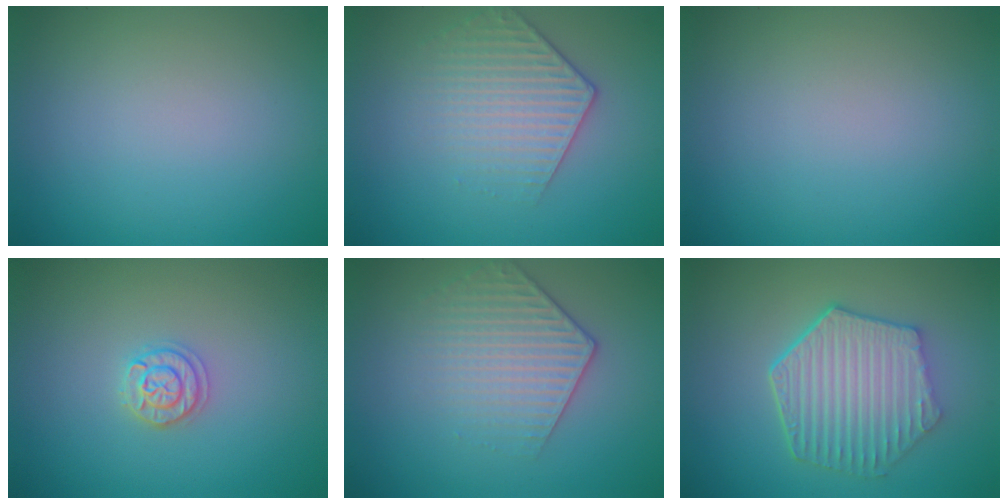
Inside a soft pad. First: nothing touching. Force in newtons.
{"total": 3.1, "press": 2.9, "slide": 1.2}
{"total": 0.0}
{"total": 1.7, "press": 1.7, "slide": 0.2}
{"total": 3.2, "press": 3.1, "slide": 0.9}
{"total": 6.5, "press": 4.9, "slide": 4.3}